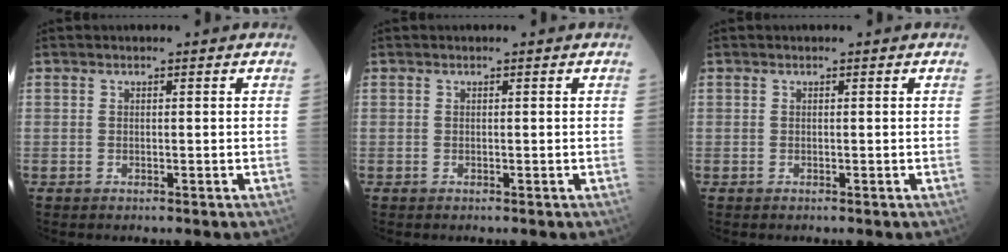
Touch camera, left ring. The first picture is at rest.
{"total": 0.0}
{"total": 0.0}